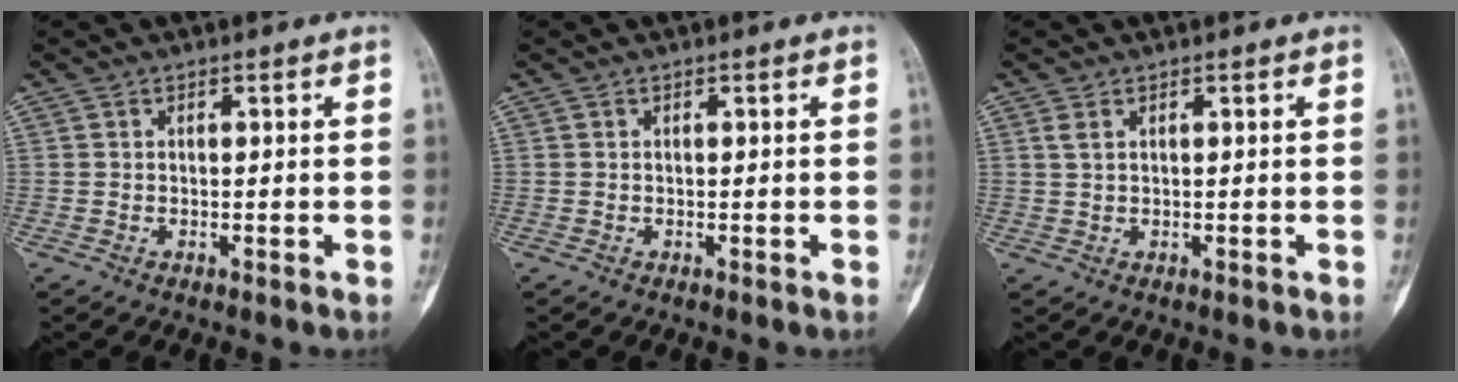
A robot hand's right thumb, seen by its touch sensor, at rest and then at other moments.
{"total": 0.0}
{"total": 1.3, "force": [0.7, 0.6, 1.0], "torque": [-0.024, 0.007, 0.019]}